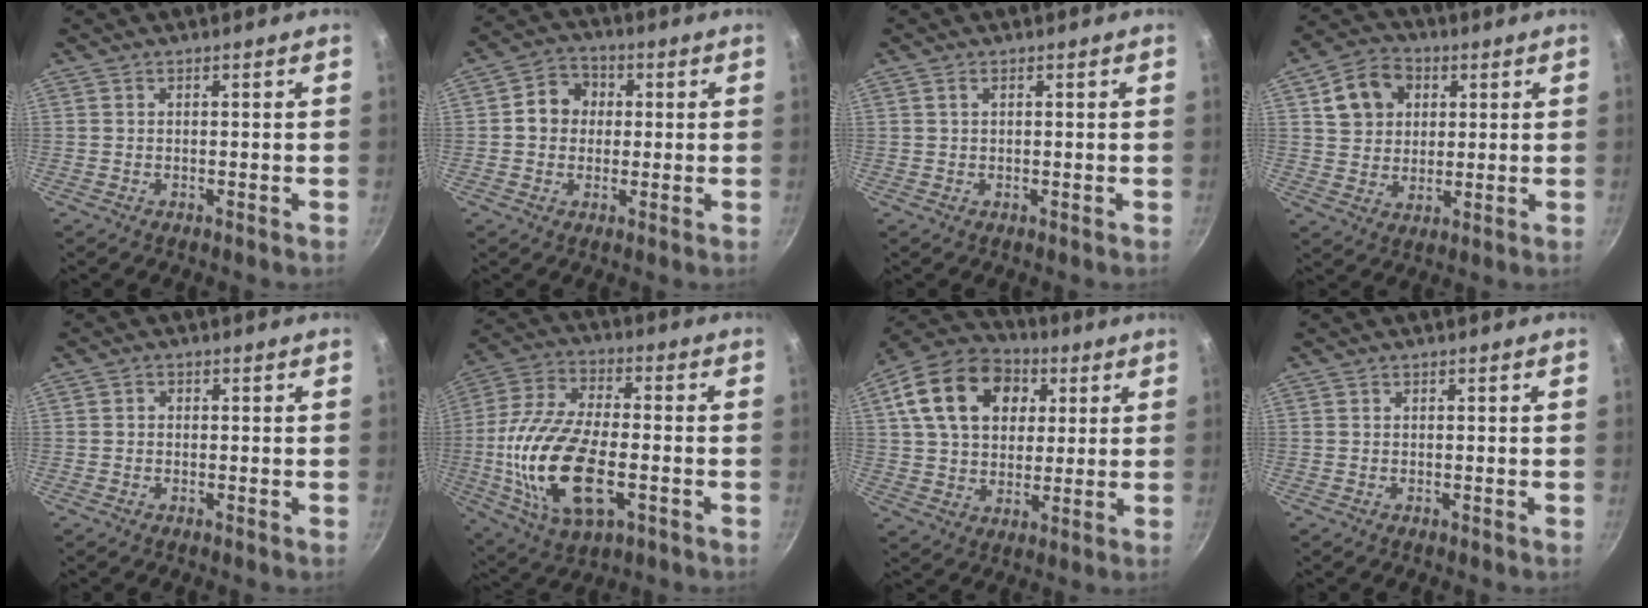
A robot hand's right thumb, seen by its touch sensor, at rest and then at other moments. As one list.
[{"total": 7.0, "force": [0.8, 6.2, 3.3], "torque": [-0.018, 0.013, -0.001]}, {"total": 0.8, "force": [0.3, 0.4, 0.7], "torque": [-0.011, 0.003, 0.005]}, {"total": 10.5, "force": [3.4, 8.5, 5.2], "torque": [-0.067, 0.005, 0.053]}, {"total": 0.9, "force": [-0.1, 0.8, 0.3], "torque": [-0.004, 0.004, -0.002]}, {"total": 20.9, "force": [-4.2, 10.4, 17.7], "torque": [-0.358, 0.008, -0.079]}, {"total": 19.9, "force": [6.2, 14.3, 12.4], "torque": [-0.197, 0.012, 0.097]}, {"total": 0.0}]